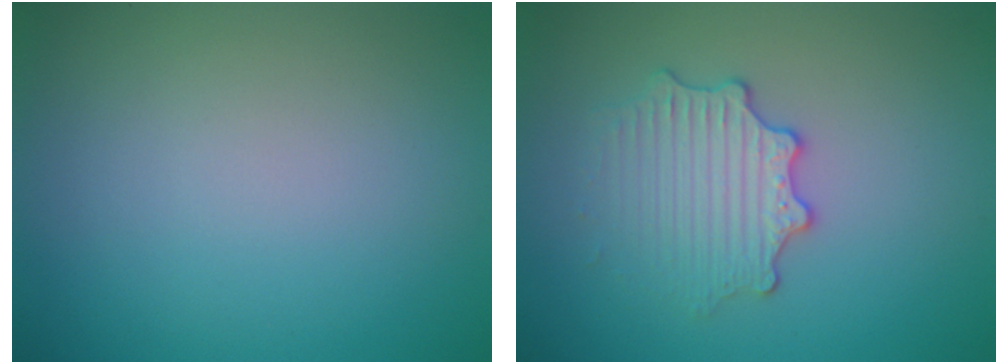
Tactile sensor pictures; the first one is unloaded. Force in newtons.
{"total": 2.9, "press": 2.8, "slide": 0.9}